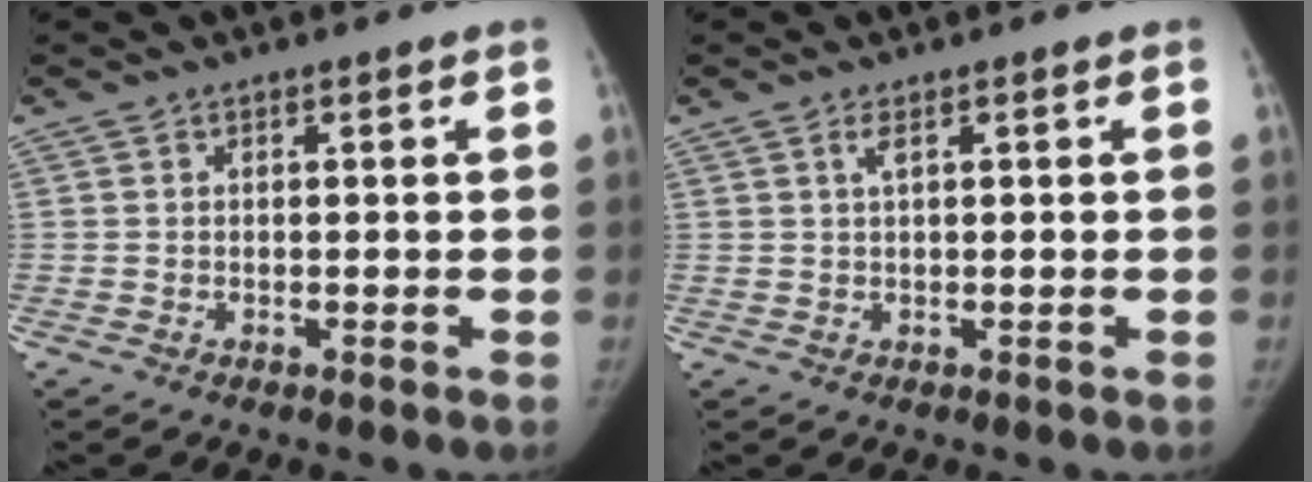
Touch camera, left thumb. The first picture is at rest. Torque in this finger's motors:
{"motor_torque": [0.27, 0.10, 0.40, 0.08, -0.01]}